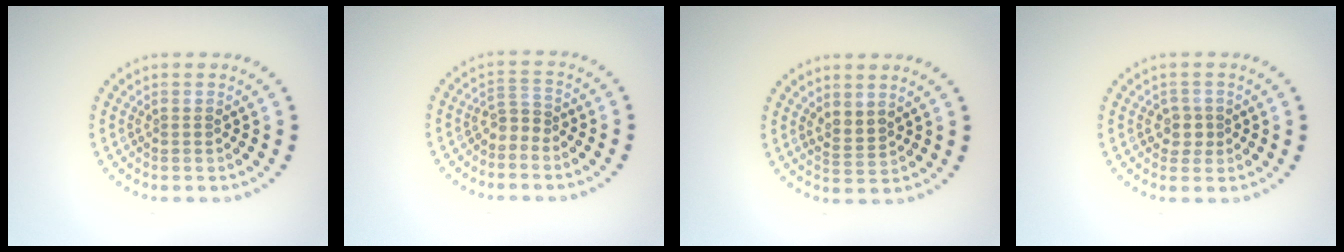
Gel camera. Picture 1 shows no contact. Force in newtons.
{"total": 1.6, "press": 1.1, "slide": 1.2}
{"total": 1.8, "press": 1.4, "slide": 1.1}
{"total": 1.6, "press": 1.4, "slide": 0.9}